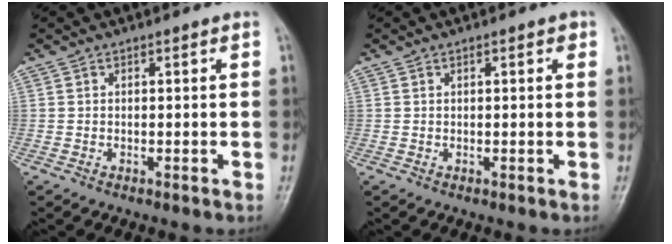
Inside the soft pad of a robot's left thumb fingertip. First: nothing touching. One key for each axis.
{"total": 1.3, "fx": 0.5, "fy": 0.4, "fz": 1.1, "tx": -0.014, "ty": 0.002, "tz": 0.005}